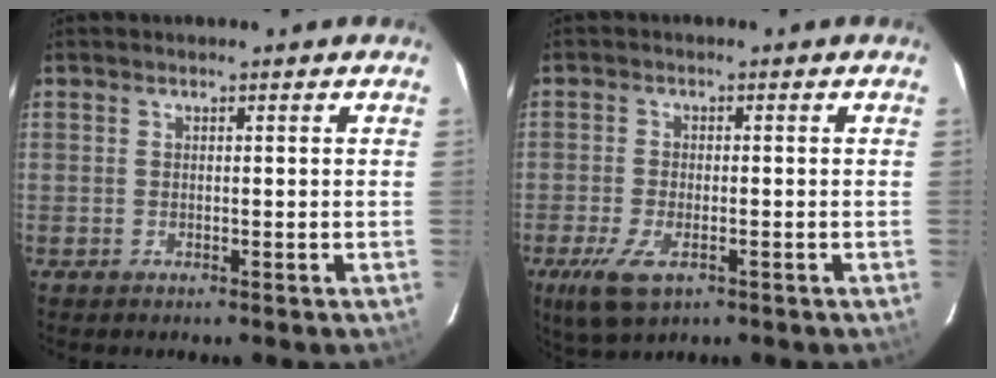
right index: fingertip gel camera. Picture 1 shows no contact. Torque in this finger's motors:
{"motor_torque": [0.59, -0.55, 0.38, 0.09]}